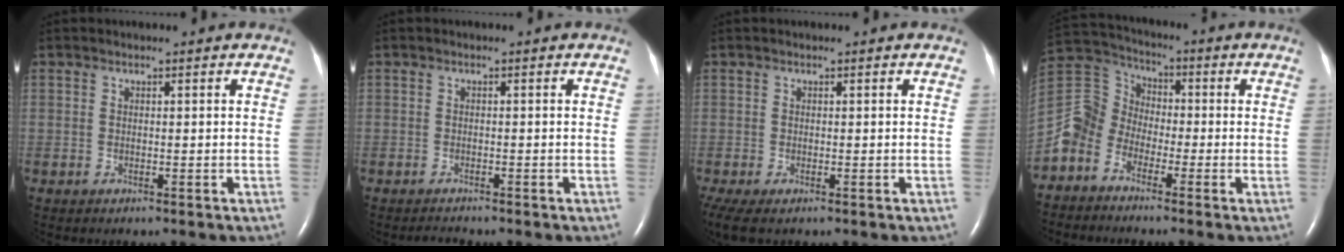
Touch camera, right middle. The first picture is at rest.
{"total": 0.9, "force": [-0.9, 0.0, -0.1], "torque": [-0.004, -0.006, -0.014]}
{"total": 4.1, "force": [-2.4, 1.8, 2.8], "torque": [-0.068, -0.013, -0.044]}
{"total": 9.9, "force": [-5.4, 7.7, 3.3], "torque": [-0.098, 0.041, -0.116]}